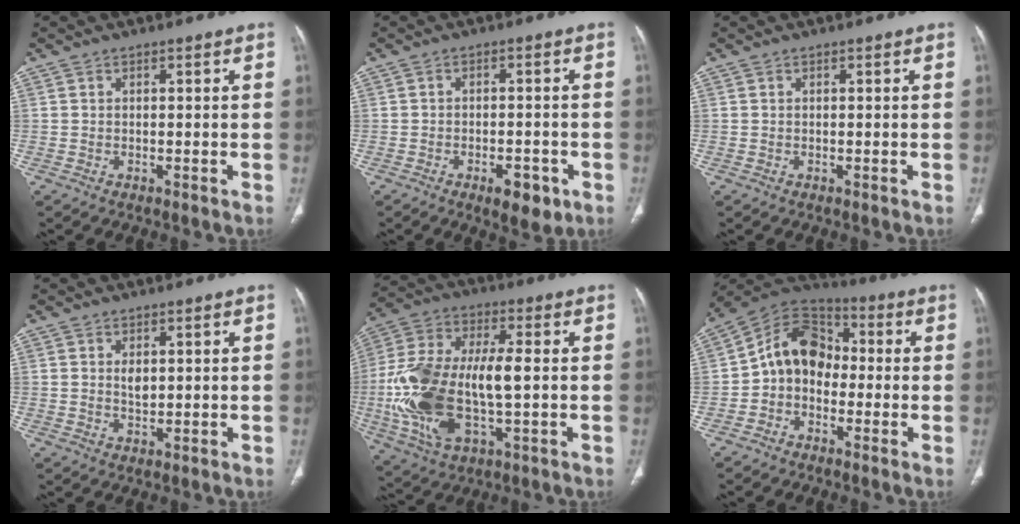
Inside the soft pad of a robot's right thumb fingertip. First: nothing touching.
{"total": 6.1, "force": [-2.9, 2.7, 4.5], "torque": [-0.052, 0.008, -0.035]}
{"total": 0.0}
{"total": 2.4, "force": [0.6, 1.4, 1.9], "torque": [-0.028, -0.006, 0.014]}
{"total": 20.9, "force": [-1.6, 9.4, 18.6], "torque": [-0.402, 0.011, -0.025]}
{"total": 11.5, "force": [-1.2, 9.0, 7.1], "torque": [-0.097, 0.047, -0.039]}